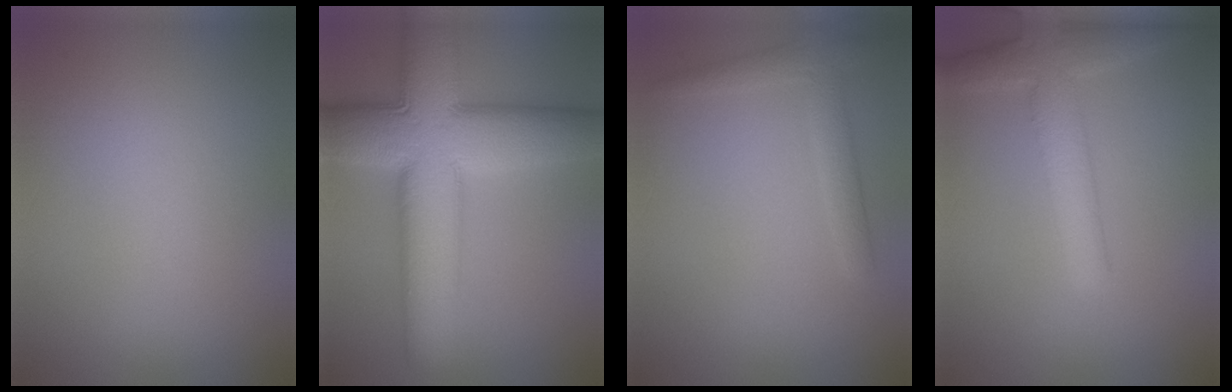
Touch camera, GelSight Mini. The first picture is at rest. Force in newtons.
{"total": 12.6, "press": 12.6, "slide": 0.5}
{"total": 2.3, "press": 2.2, "slide": 0.2}
{"total": 4.6, "press": 4.6, "slide": 0.2}